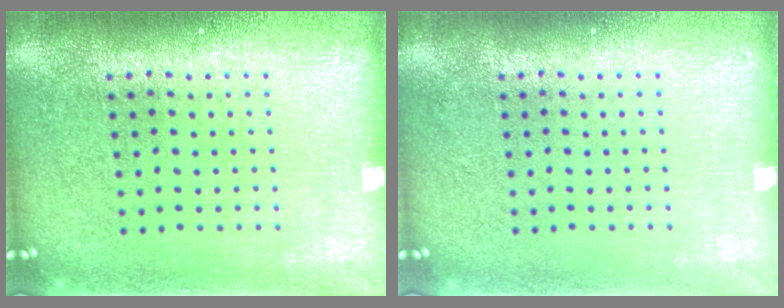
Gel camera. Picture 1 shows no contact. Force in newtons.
{"total": 0.0}